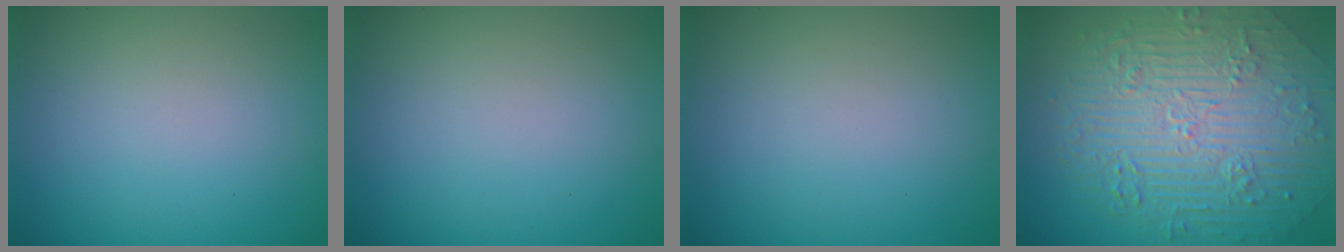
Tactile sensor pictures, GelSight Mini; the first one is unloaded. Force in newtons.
{"total": 0.0}
{"total": 0.0}
{"total": 10.6, "press": 7.0, "slide": 7.9}